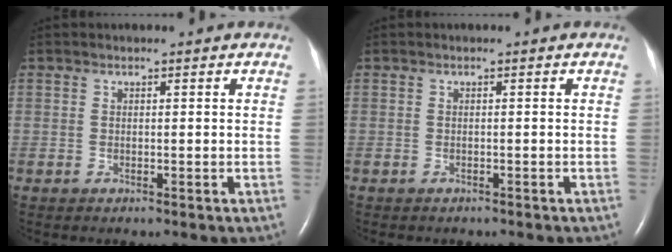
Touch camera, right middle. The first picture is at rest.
{"total": 1.4, "force": [-1.2, 0.6, 0.4], "torque": [-0.015, -0.001, -0.013]}